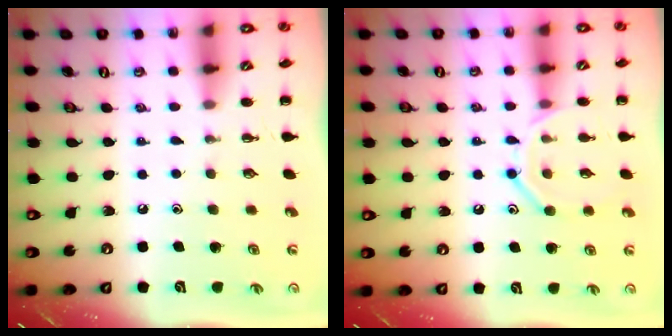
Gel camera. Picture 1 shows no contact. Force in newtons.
{"total": 10.8, "press": 10.8, "slide": 0.9}